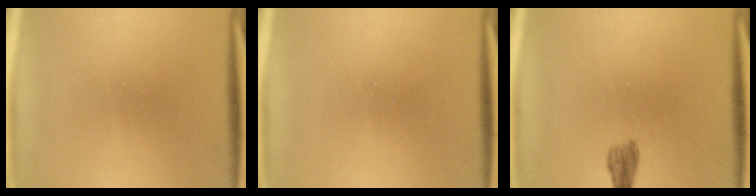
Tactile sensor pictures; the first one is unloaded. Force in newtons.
{"total": 0.0}
{"total": 1.6}